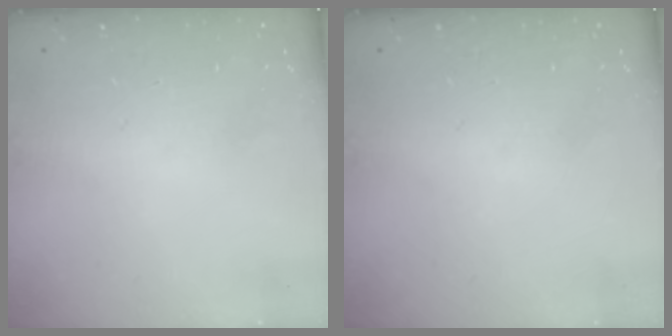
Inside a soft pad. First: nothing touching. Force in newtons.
{"total": 0.0}